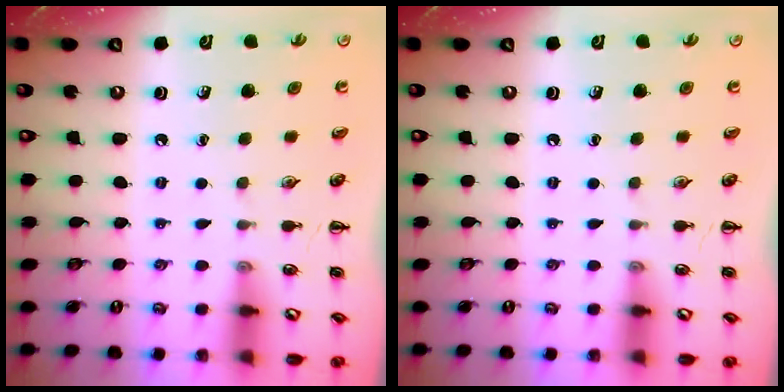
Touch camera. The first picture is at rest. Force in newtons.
{"total": 0.0}